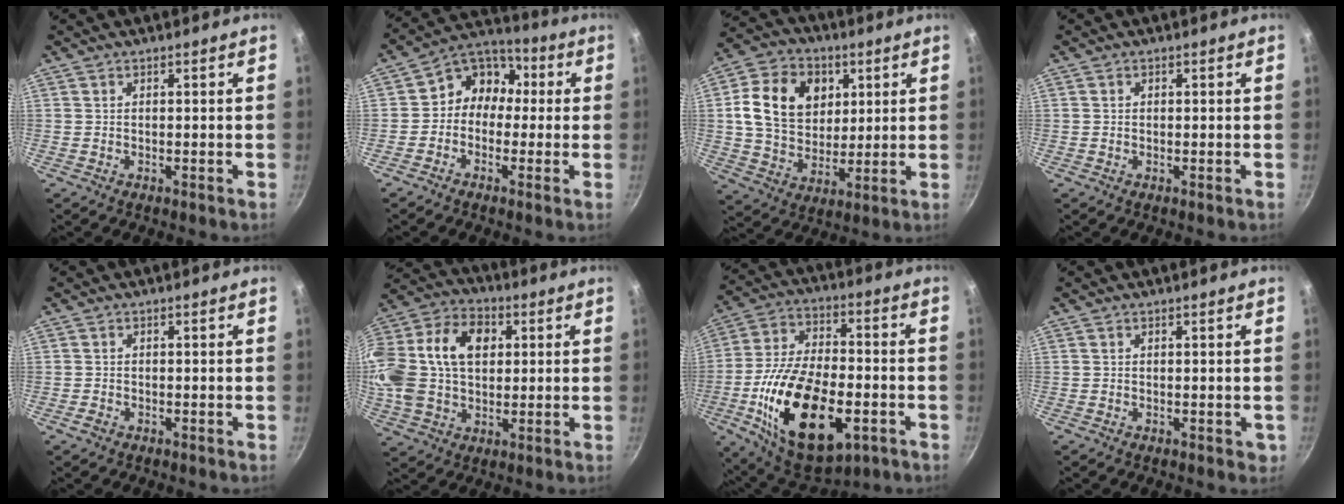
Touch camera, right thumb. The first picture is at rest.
{"total": 9.1, "force": [-0.2, 7.9, 4.5], "torque": [-0.031, 0.038, -0.031]}
{"total": 16.5, "force": [4.3, 12.7, 9.6], "torque": [-0.148, -0.006, 0.071]}
{"total": 0.5, "force": [0.0, 0.5, 0.1], "torque": [0.000, 0.003, 0.000]}
{"total": 1.3, "force": [-0.8, 0.9, 0.5], "torque": [-0.010, 0.004, -0.015]}
{"total": 24.4, "force": [4.8, 17.1, 16.7], "torque": [-0.342, 0.031, 0.076]}
{"total": 25.4, "force": [-7.6, 13.3, 20.3], "torque": [-0.347, 0.018, -0.120]}
{"total": 1.3, "force": [-0.1, 1.0, 0.8], "torque": [-0.004, 0.000, 0.000]}